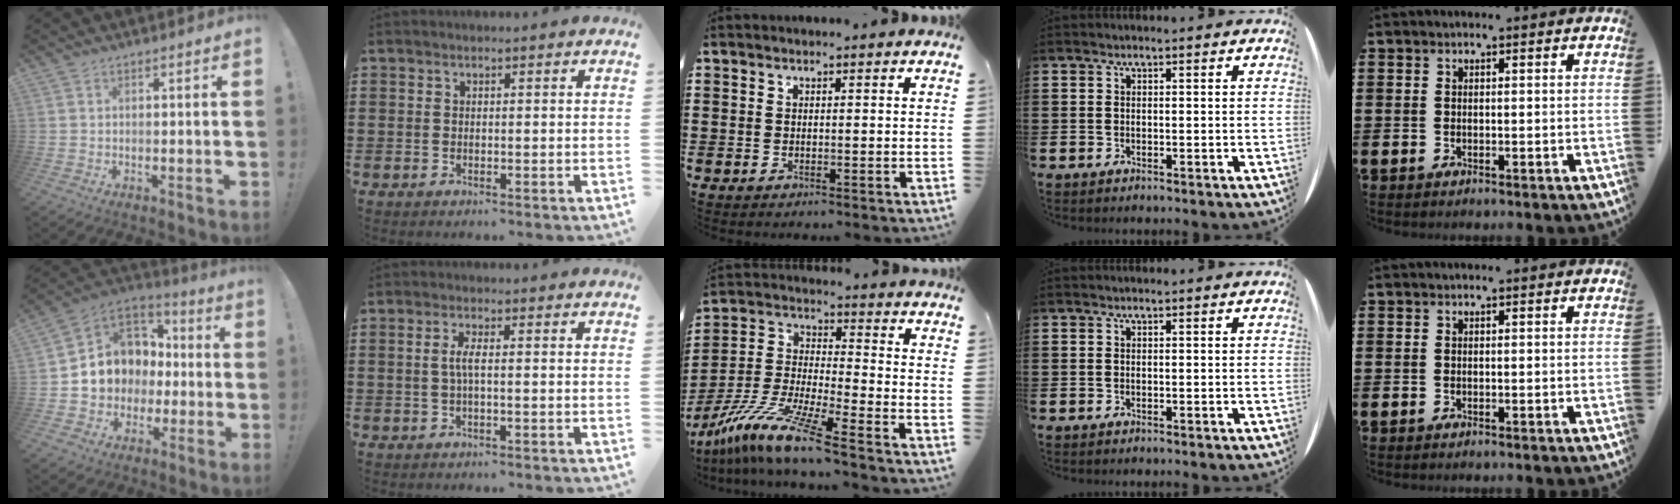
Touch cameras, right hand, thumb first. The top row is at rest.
{"thumb": {"total": 9.9, "force": [0.5, 9.5, 2.9], "torque": [-0.034, -0.009, 0.029]}, "index": {"total": 2.5, "force": [-0.2, 0.4, 2.4], "torque": [-0.053, -0.003, -0.009]}, "middle": {"total": 10.8, "force": [-9.0, -0.4, 6.0], "torque": [-0.143, -0.010, -0.189]}}